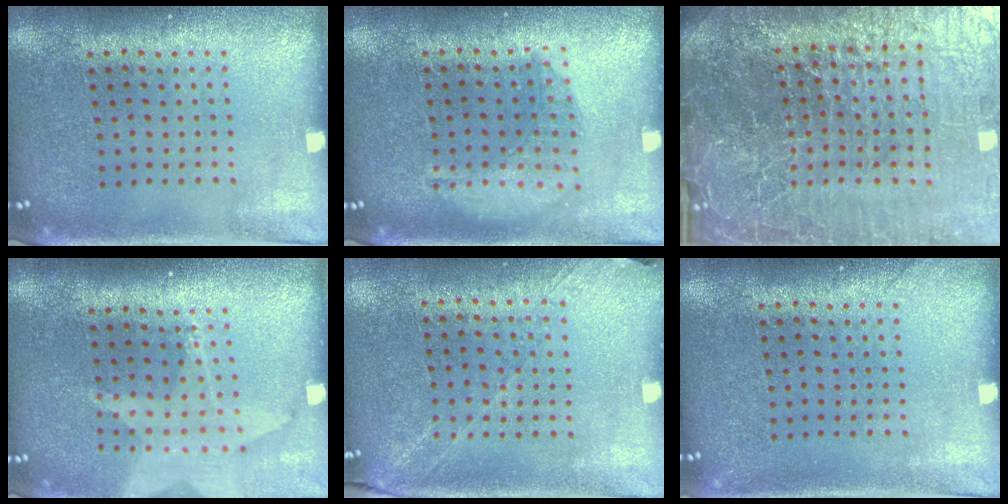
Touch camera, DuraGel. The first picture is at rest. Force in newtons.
{"total": 1.3, "press": 1.3, "slide": 0.4}
{"total": 7.7, "press": 6.7, "slide": 3.9}
{"total": 1.8, "press": 1.5, "slide": 1.0}
{"total": 1.3, "press": 1.2, "slide": 0.5}
{"total": 0.7, "press": 0.7, "slide": 0.1}